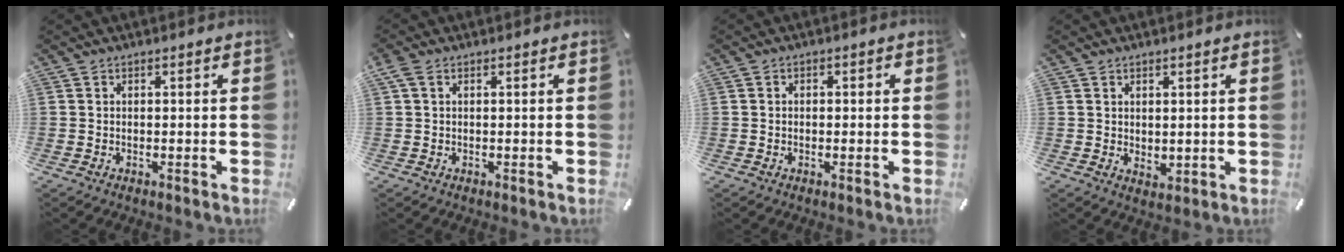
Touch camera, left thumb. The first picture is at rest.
{"total": 1.9, "force": [0.4, 1.1, 1.5], "torque": [-0.039, 0.003, 0.004]}
{"total": 1.2, "force": [-0.3, 0.9, 0.7], "torque": [-0.013, 0.005, -0.009]}
{"total": 2.0, "force": [1.3, 1.5, 0.6], "torque": [-0.006, 0.000, 0.022]}